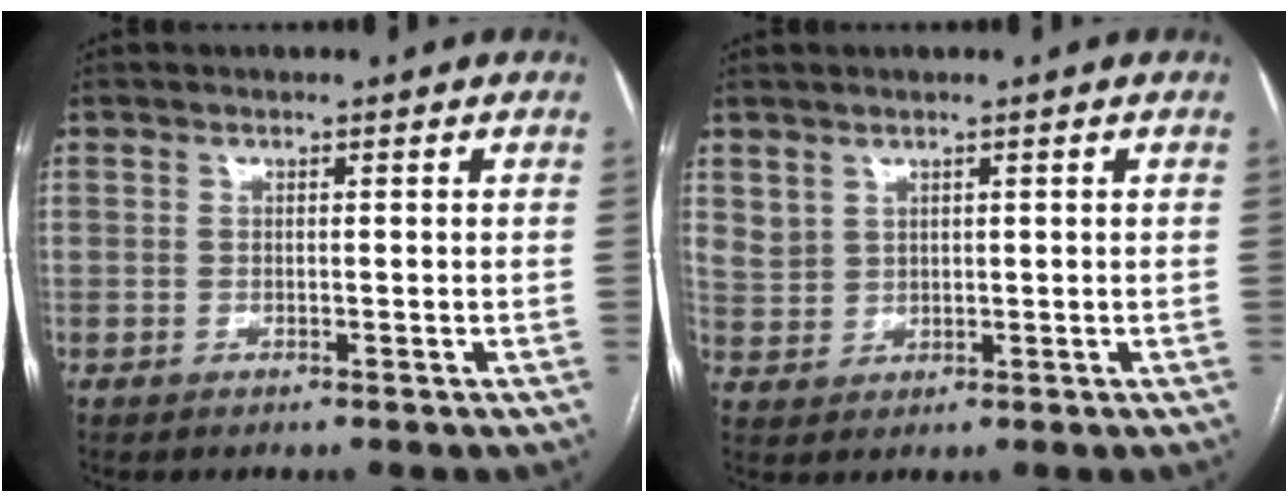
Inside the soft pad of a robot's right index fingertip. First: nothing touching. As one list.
[{"total": 3.1, "force": [2.0, 2.3, 0.7], "torque": [-0.013, 0.000, 0.047]}]